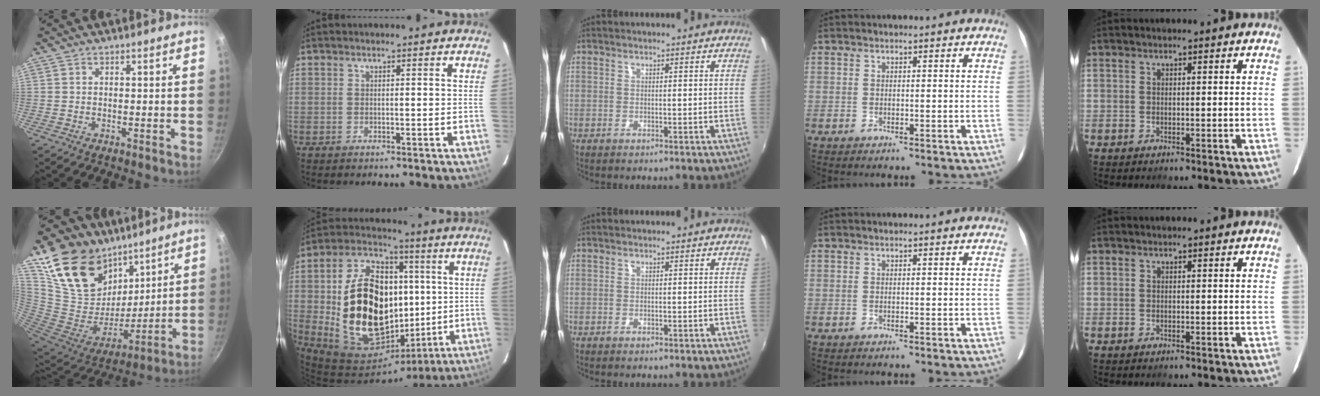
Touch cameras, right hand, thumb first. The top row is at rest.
{"thumb": {"total": 26.7, "force": [17.2, 16.1, 12.5], "torque": [-0.205, -0.102, 0.326]}, "index": {"total": 23.6, "force": [0.8, 15.7, 17.5], "torque": [-0.345, 0.023, 0.036]}}